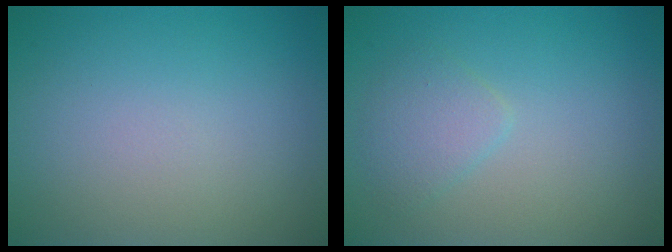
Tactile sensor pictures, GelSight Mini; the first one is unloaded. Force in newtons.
{"total": 1.9, "press": 1.9, "slide": 0.1}